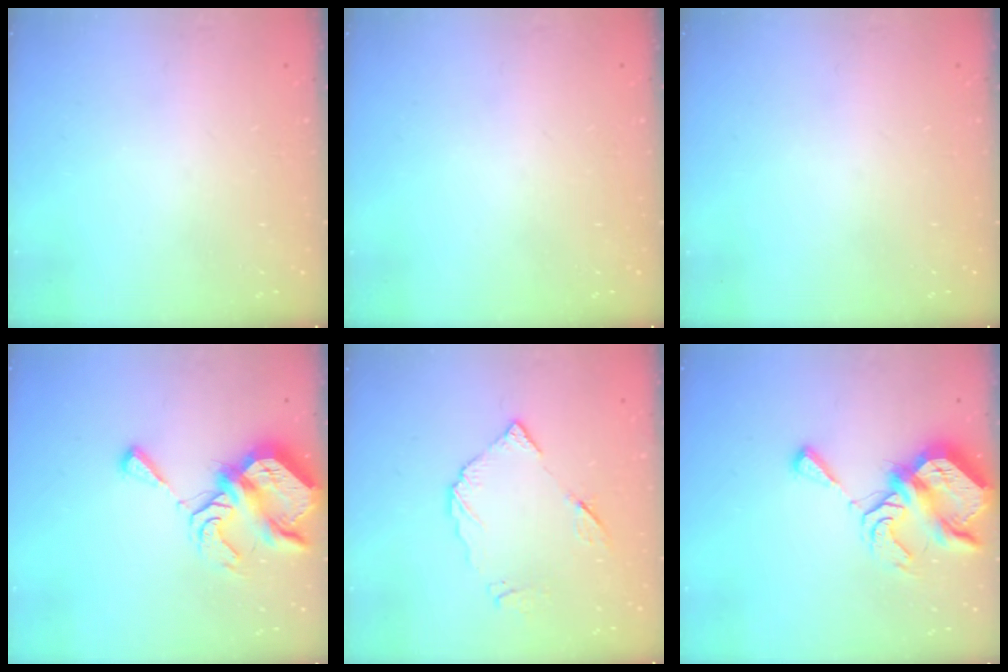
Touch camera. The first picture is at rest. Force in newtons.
{"total": 0.0}
{"total": 0.0}
{"total": 10.1, "press": 10.0, "slide": 1.3}
{"total": 7.8, "press": 7.7, "slide": 0.5}
{"total": 10.1, "press": 10.0, "slide": 1.3}